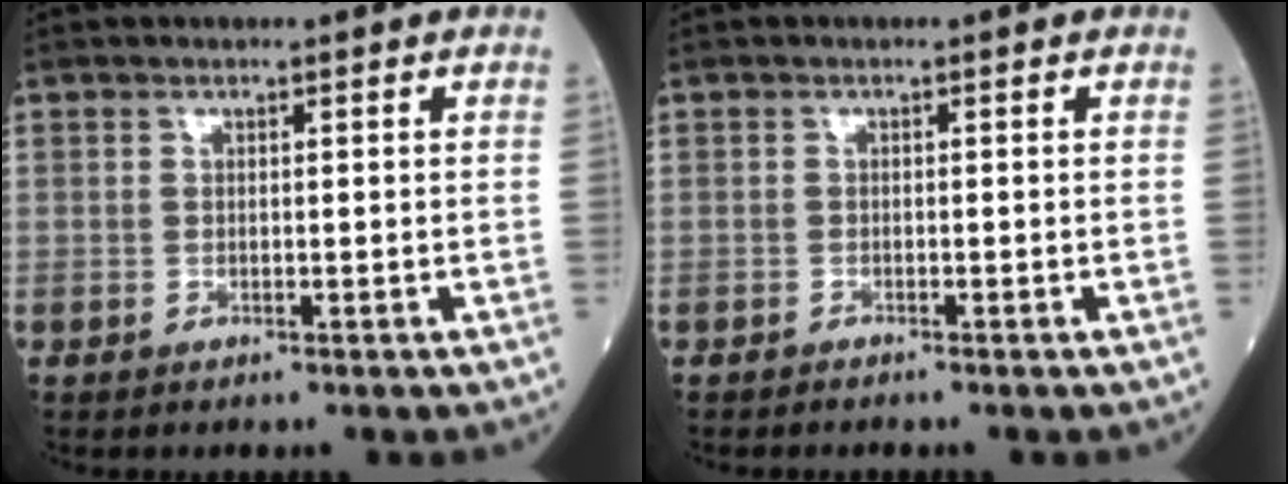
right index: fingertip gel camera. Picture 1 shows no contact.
{"total": 0.8, "force": [-0.8, -0.1, 0.2], "torque": [-0.005, 0.000, -0.014]}